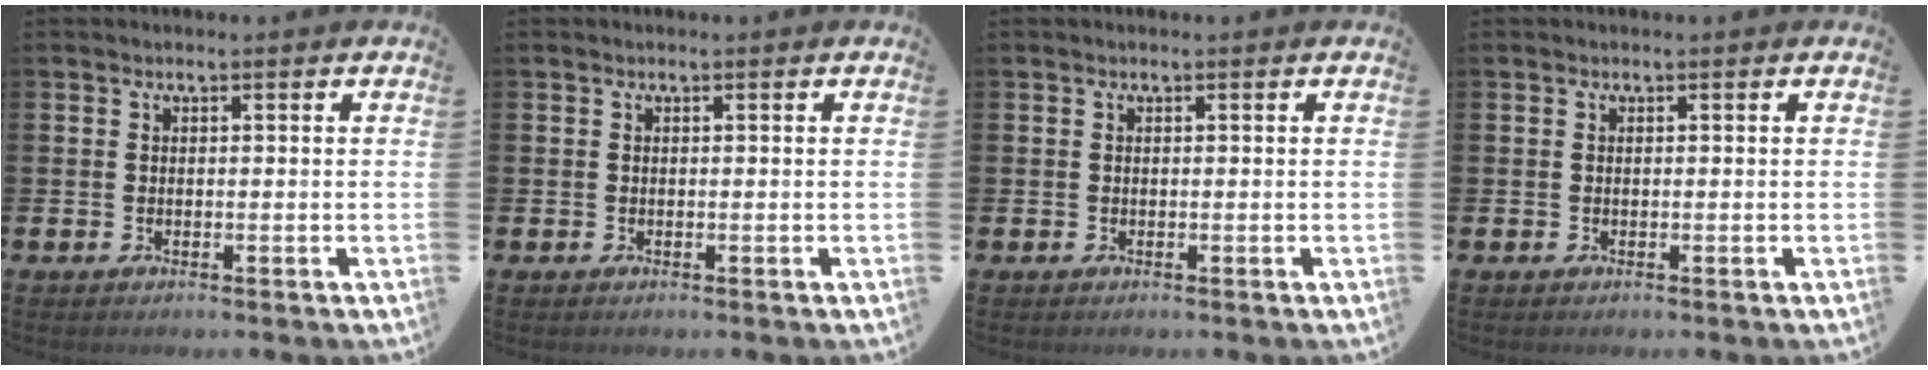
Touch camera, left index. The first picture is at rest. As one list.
[{"total": 0.0}, {"total": 0.0}, {"total": 0.0}]